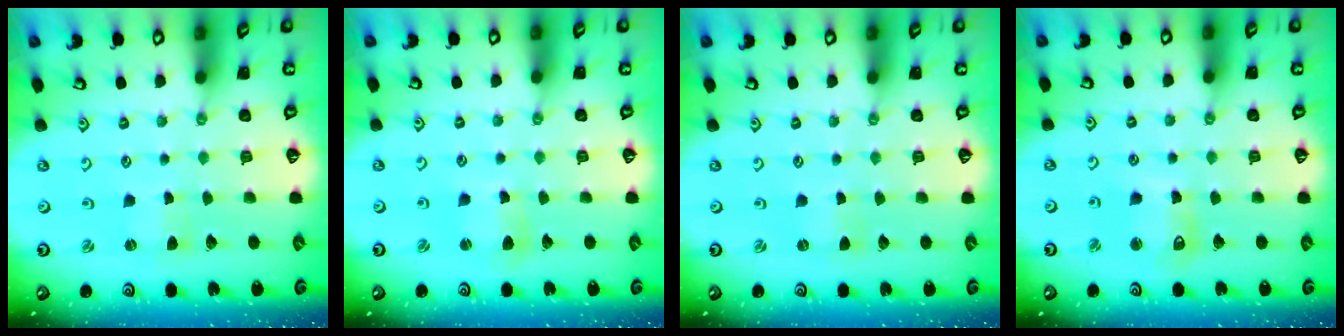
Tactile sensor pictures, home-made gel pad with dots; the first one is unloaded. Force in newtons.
{"total": 4.2, "press": 4.1, "slide": 0.5}
{"total": 0.0}
{"total": 8.2, "press": 8.0, "slide": 1.6}